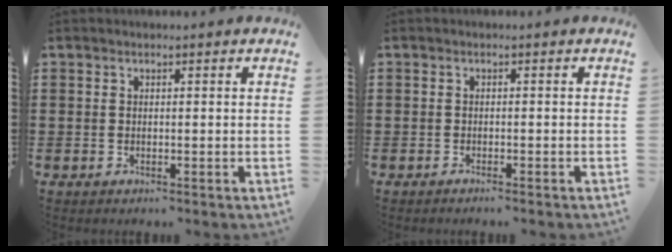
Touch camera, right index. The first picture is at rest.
{"total": 0.7, "force": [-0.7, -0.1, 0.2], "torque": [-0.004, -0.001, -0.013]}